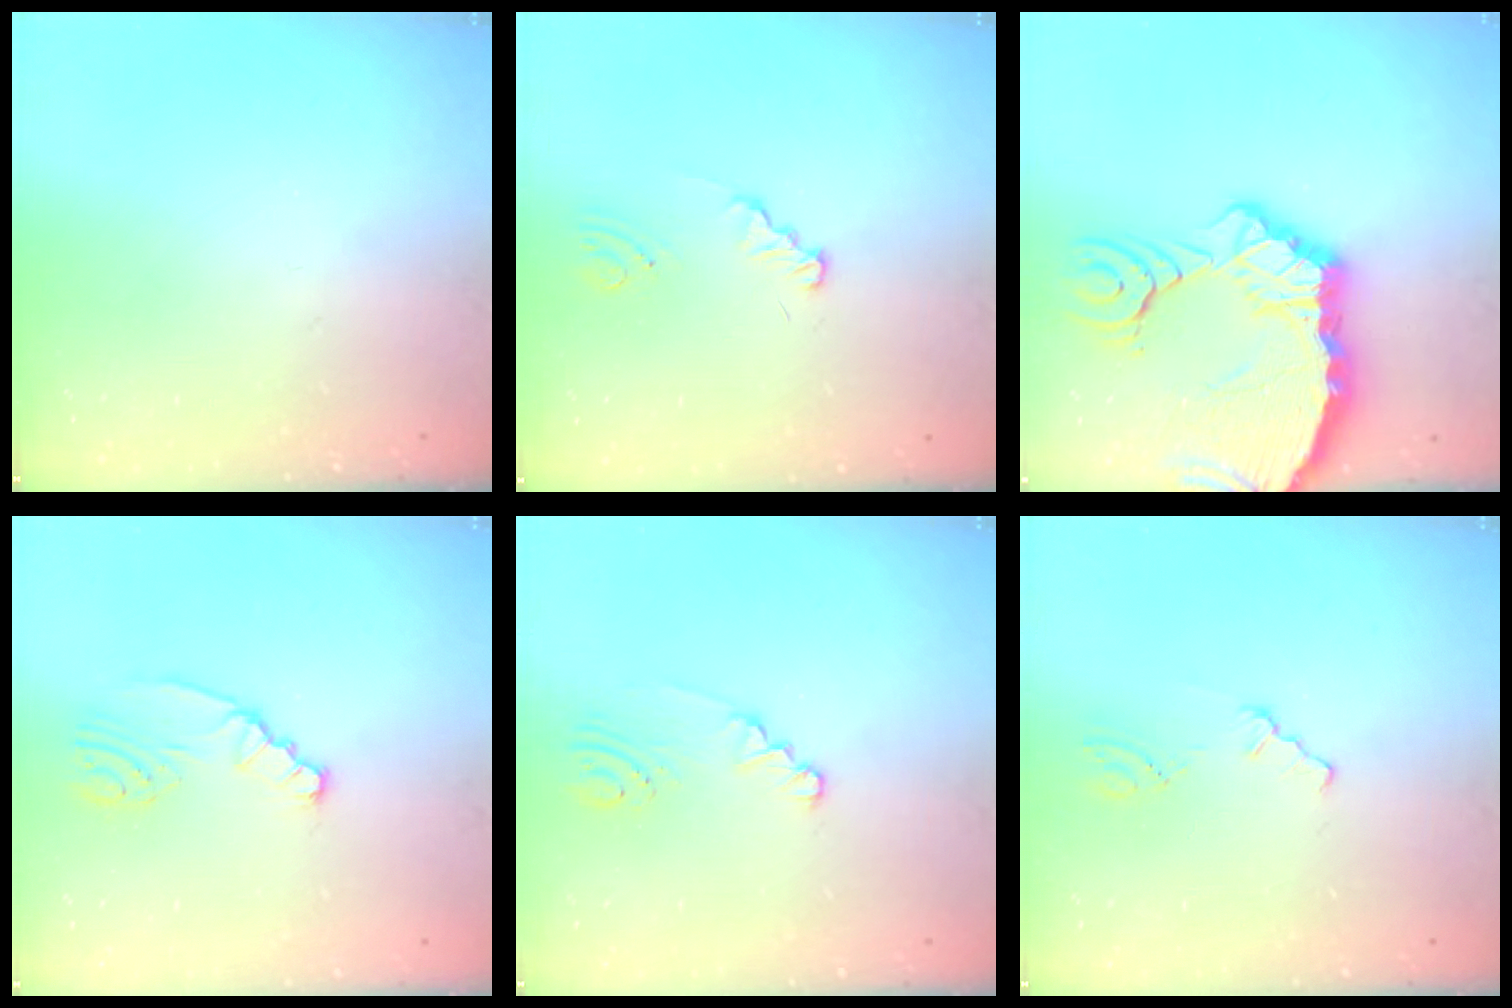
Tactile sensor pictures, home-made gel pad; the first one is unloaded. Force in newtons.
{"total": 1.1, "press": 1.1, "slide": 0.1}
{"total": 15.6, "press": 15.5, "slide": 1.9}
{"total": 2.3, "press": 2.2, "slide": 0.3}
{"total": 1.2, "press": 1.2, "slide": 0.1}
{"total": 0.7, "press": 0.6, "slide": 0.2}